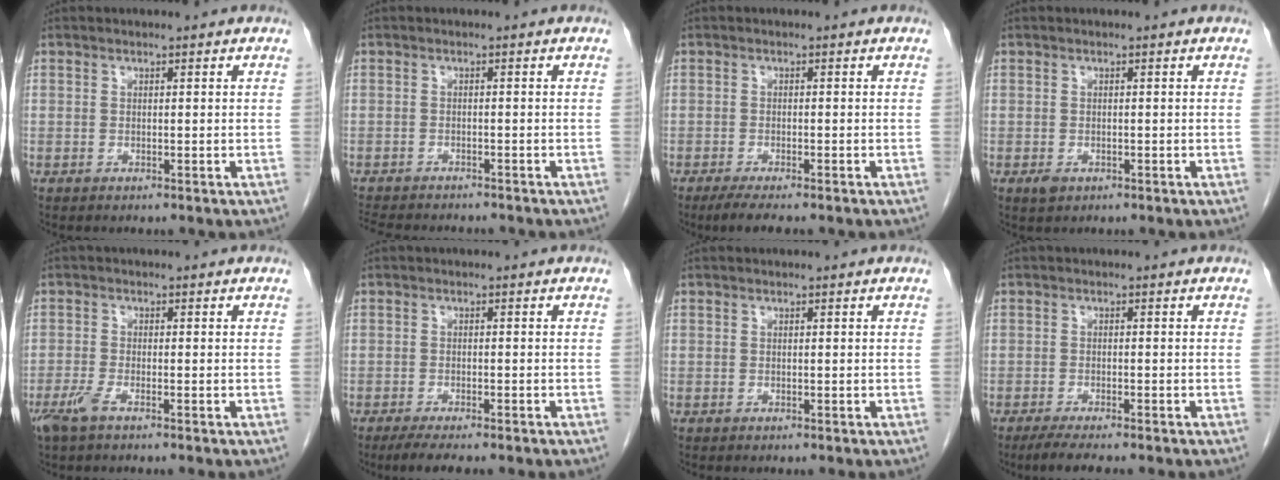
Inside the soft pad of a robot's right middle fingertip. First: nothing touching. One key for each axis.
{"total": 10.1, "fx": -9.0, "fy": 2.4, "fz": 3.9, "tx": -0.072, "ty": -0.010, "tz": -0.123}
{"total": 4.6, "fx": -3.6, "fy": 0.6, "fz": 2.9, "tx": -0.046, "ty": -0.012, "tz": -0.053}
{"total": 1.1, "fx": -0.4, "fy": 0.7, "fz": 0.8, "tx": -0.015, "ty": -0.001, "tz": -0.001}
{"total": 2.9, "fx": -1.8, "fy": 0.4, "fz": 2.2, "tx": -0.057, "ty": -0.008, "tz": -0.040}
{"total": 5.4, "fx": -4.3, "fy": 0.7, "fz": 3.3, "tx": -0.048, "ty": -0.012, "tz": -0.061}
{"total": 0.0}
{"total": 4.8, "fx": -3.8, "fy": 0.3, "fz": 2.9, "tx": -0.048, "ty": -0.012, "tz": -0.058}